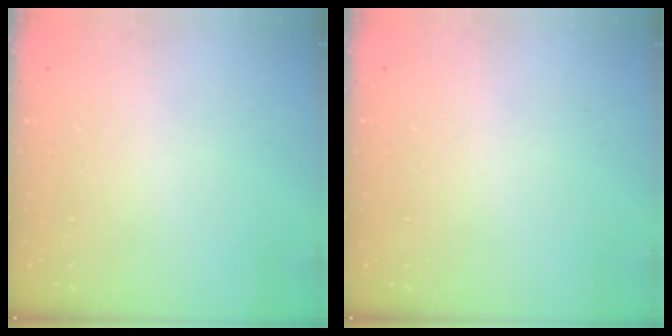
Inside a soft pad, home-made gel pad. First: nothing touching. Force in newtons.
{"total": 0.0}